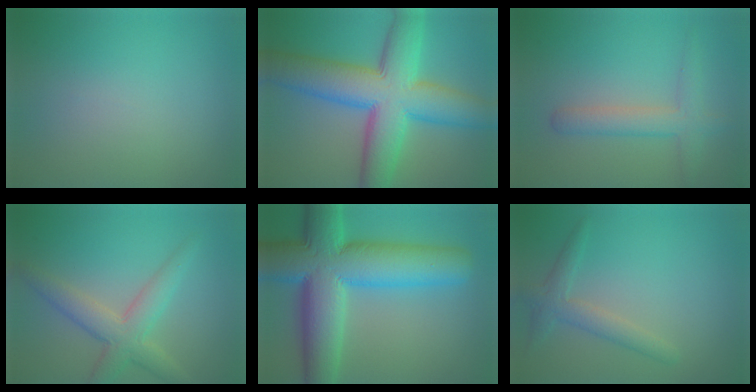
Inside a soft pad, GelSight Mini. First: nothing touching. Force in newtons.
{"total": 11.6, "press": 11.6, "slide": 0.3}
{"total": 2.8, "press": 2.8, "slide": 0.1}
{"total": 4.2, "press": 4.2, "slide": 0.2}
{"total": 13.1, "press": 13.1, "slide": 0.4}
{"total": 2.3, "press": 2.3, "slide": 0.1}